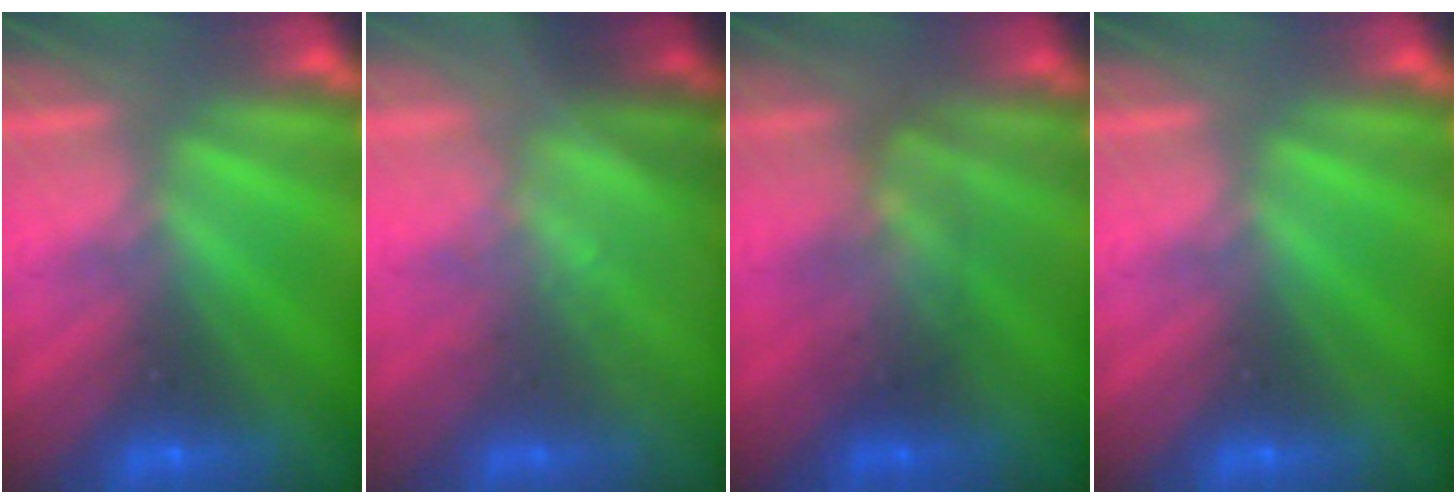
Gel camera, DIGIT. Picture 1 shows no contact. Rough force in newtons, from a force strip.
{"total": 1.4}
{"total": 2.2}
{"total": 0.0}